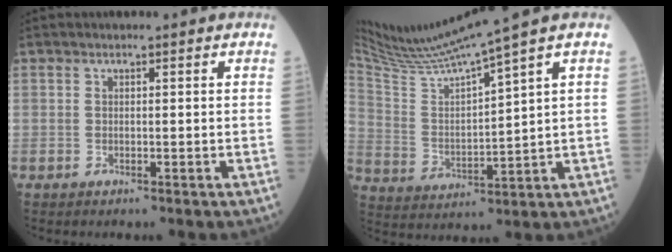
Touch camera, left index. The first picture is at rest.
{"total": 13.5, "force": [11.6, -2.6, 6.4], "torque": [-0.123, -0.008, 0.219]}